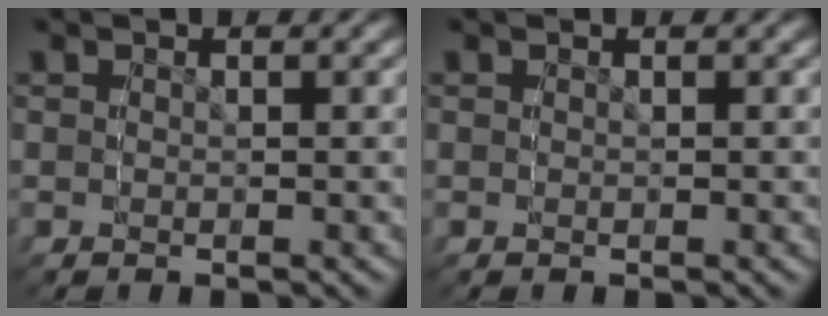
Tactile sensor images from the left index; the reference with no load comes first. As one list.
[{"total": 0.0}]